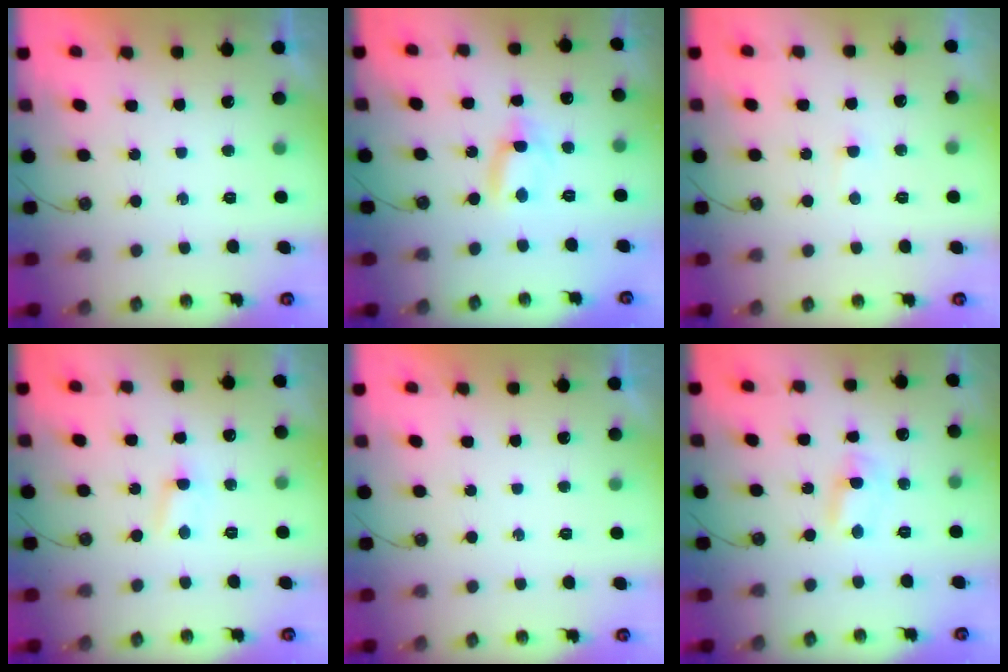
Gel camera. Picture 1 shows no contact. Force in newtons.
{"total": 2.8, "press": 2.8, "slide": 0.2}
{"total": 1.4, "press": 1.4, "slide": 0.3}
{"total": 2.6, "press": 2.6, "slide": 0.4}
{"total": 0.0}
{"total": 2.2, "press": 2.2, "slide": 0.3}